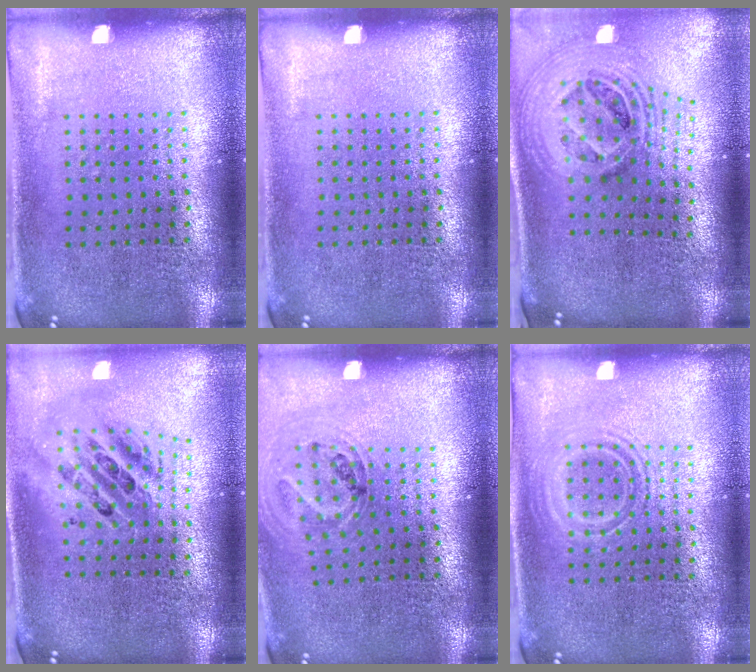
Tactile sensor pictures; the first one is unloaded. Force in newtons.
{"total": 0.0}
{"total": 2.7, "press": 1.9, "slide": 1.9}
{"total": 2.2, "press": 1.7, "slide": 1.4}
{"total": 1.1, "press": 1.1, "slide": 0.2}
{"total": 1.1, "press": 1.1, "slide": 0.3}